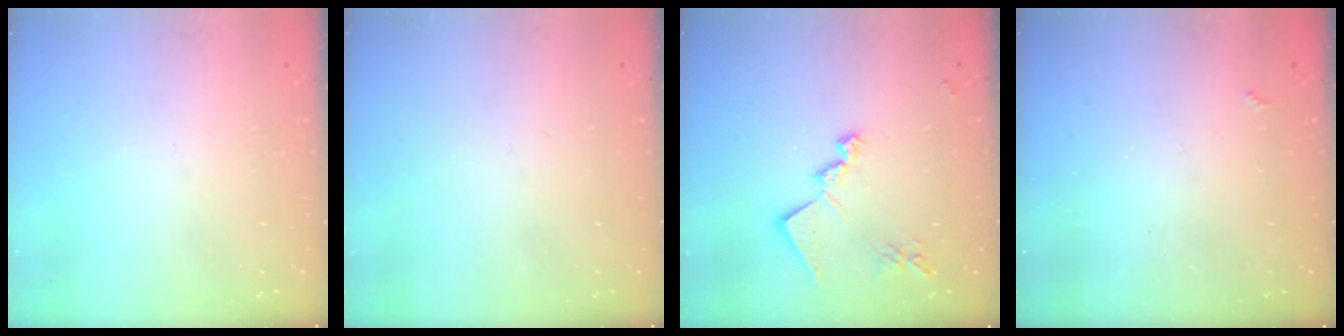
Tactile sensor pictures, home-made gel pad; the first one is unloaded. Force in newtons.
{"total": 0.0}
{"total": 14.1, "press": 14.1, "slide": 0.6}
{"total": 2.3, "press": 2.2, "slide": 0.4}